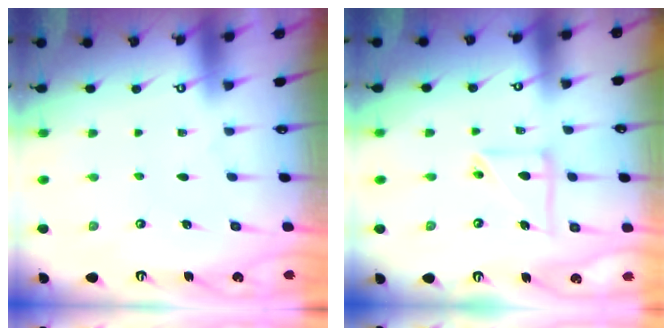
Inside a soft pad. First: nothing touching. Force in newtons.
{"total": 10.3, "press": 10.2, "slide": 1.4}